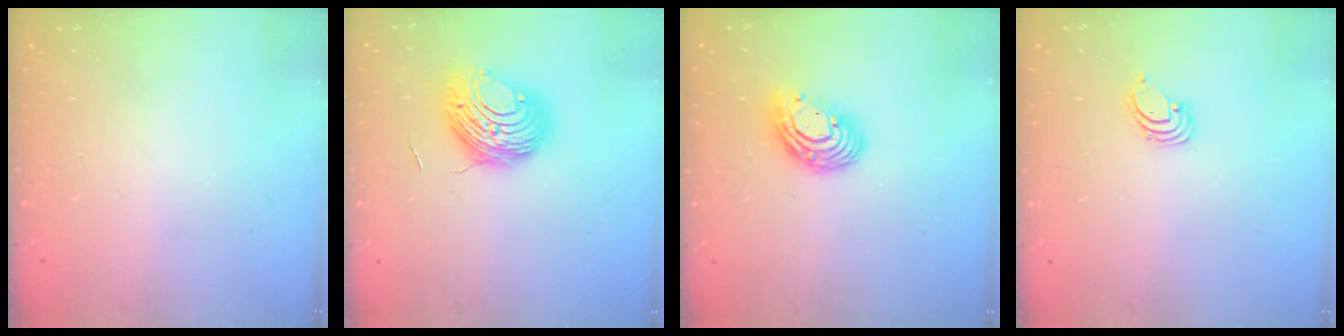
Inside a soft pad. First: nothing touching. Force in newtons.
{"total": 10.1, "press": 10.1, "slide": 0.7}
{"total": 10.8, "press": 10.8, "slide": 0.9}
{"total": 1.4, "press": 1.4, "slide": 0.1}